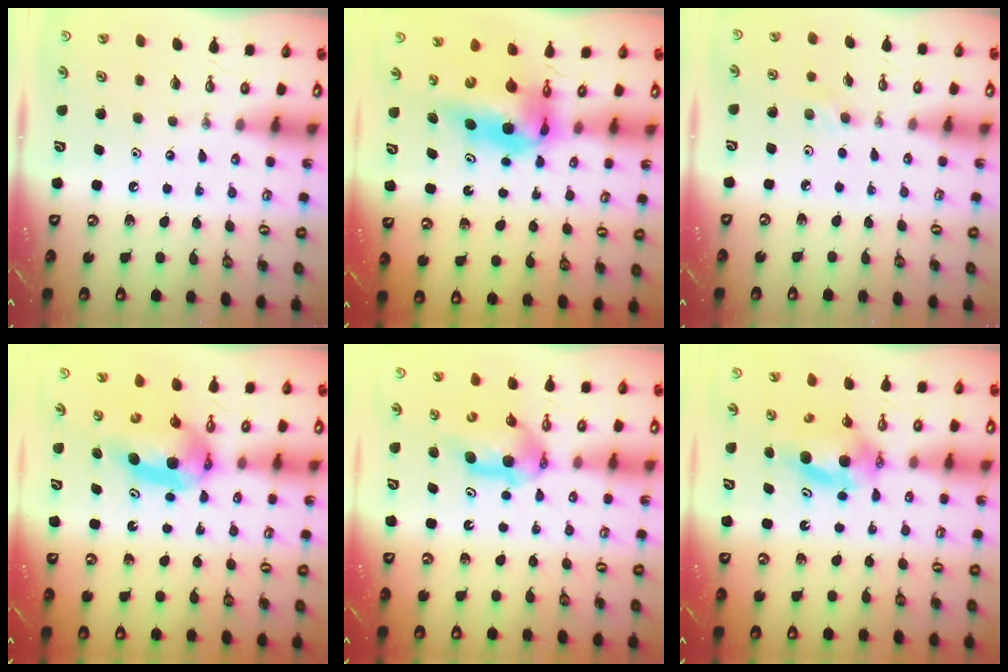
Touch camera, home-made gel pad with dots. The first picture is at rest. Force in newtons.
{"total": 8.4, "press": 8.3, "slide": 1.5}
{"total": 2.2, "press": 2.1, "slide": 0.7}
{"total": 6.8, "press": 6.7, "slide": 0.8}
{"total": 6.3, "press": 6.1, "slide": 1.4}
{"total": 6.6, "press": 6.2, "slide": 2.5}